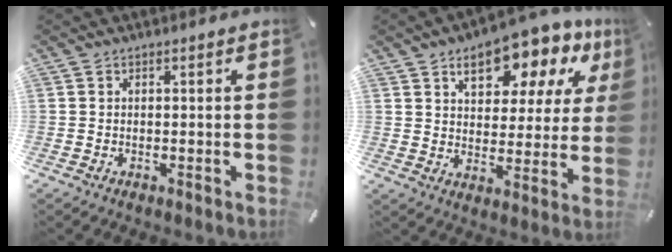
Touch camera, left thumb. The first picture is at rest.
{"total": 14.8, "force": [9.7, 7.7, 8.2], "torque": [-0.117, -0.051, 0.165]}